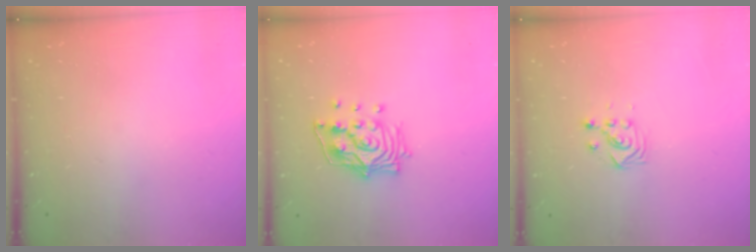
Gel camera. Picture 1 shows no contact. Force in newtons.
{"total": 13.5, "press": 13.5, "slide": 1.6}
{"total": 2.7, "press": 2.7, "slide": 0.3}